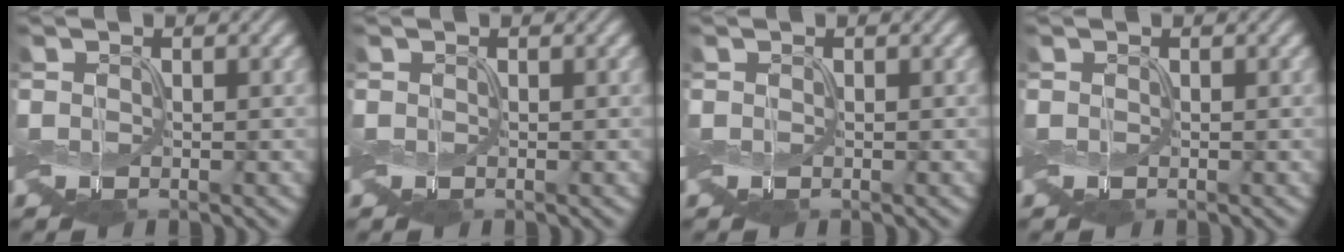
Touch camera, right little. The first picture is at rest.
{"total": 0.0}
{"total": 0.0}
{"total": 0.0}